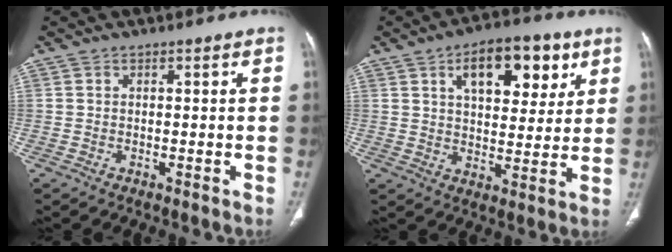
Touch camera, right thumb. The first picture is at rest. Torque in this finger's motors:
{"motor_torque": [0.23, 3.12, 1.14, 0.31, 0.06]}